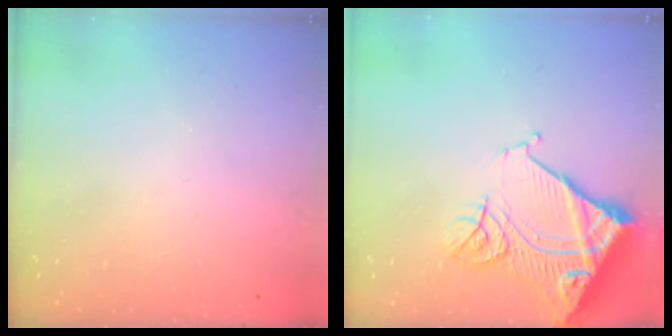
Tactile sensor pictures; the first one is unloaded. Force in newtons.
{"total": 15.4, "press": 15.3, "slide": 1.8}